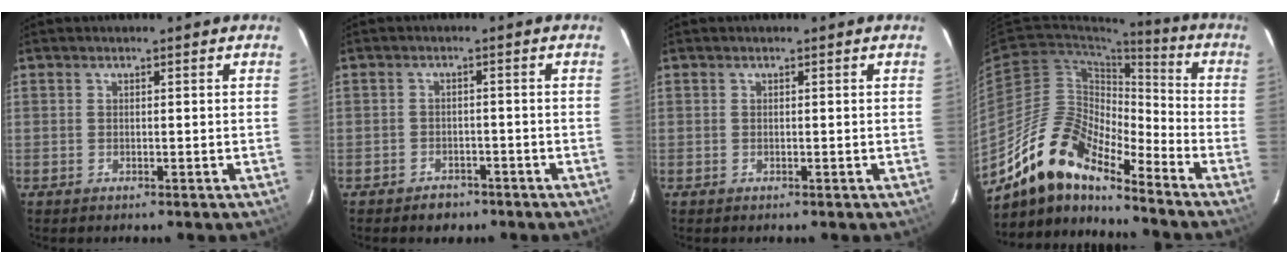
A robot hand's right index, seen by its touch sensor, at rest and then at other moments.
{"total": 4.1, "force": [-3.0, 2.8, 0.7], "torque": [-0.024, 0.010, -0.039]}
{"total": 0.0}
{"total": 16.1, "force": [-13.0, 4.6, 8.2], "torque": [-0.147, -0.003, -0.257]}